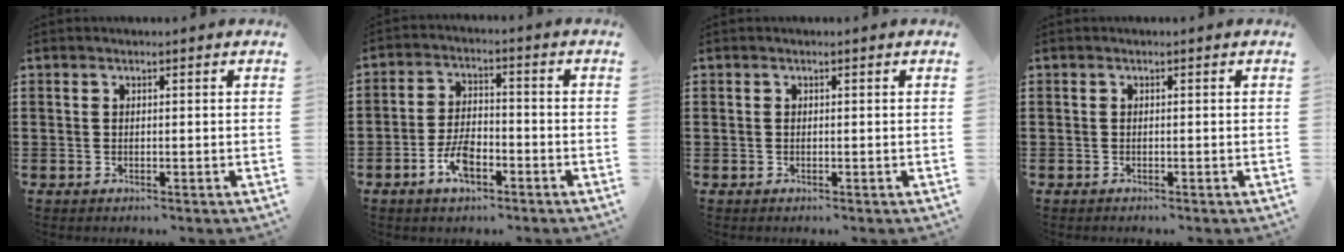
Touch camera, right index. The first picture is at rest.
{"total": 5.7, "force": [-2.8, 2.7, 4.1], "torque": [-0.094, 0.002, -0.058]}
{"total": 0.0}
{"total": 0.0}